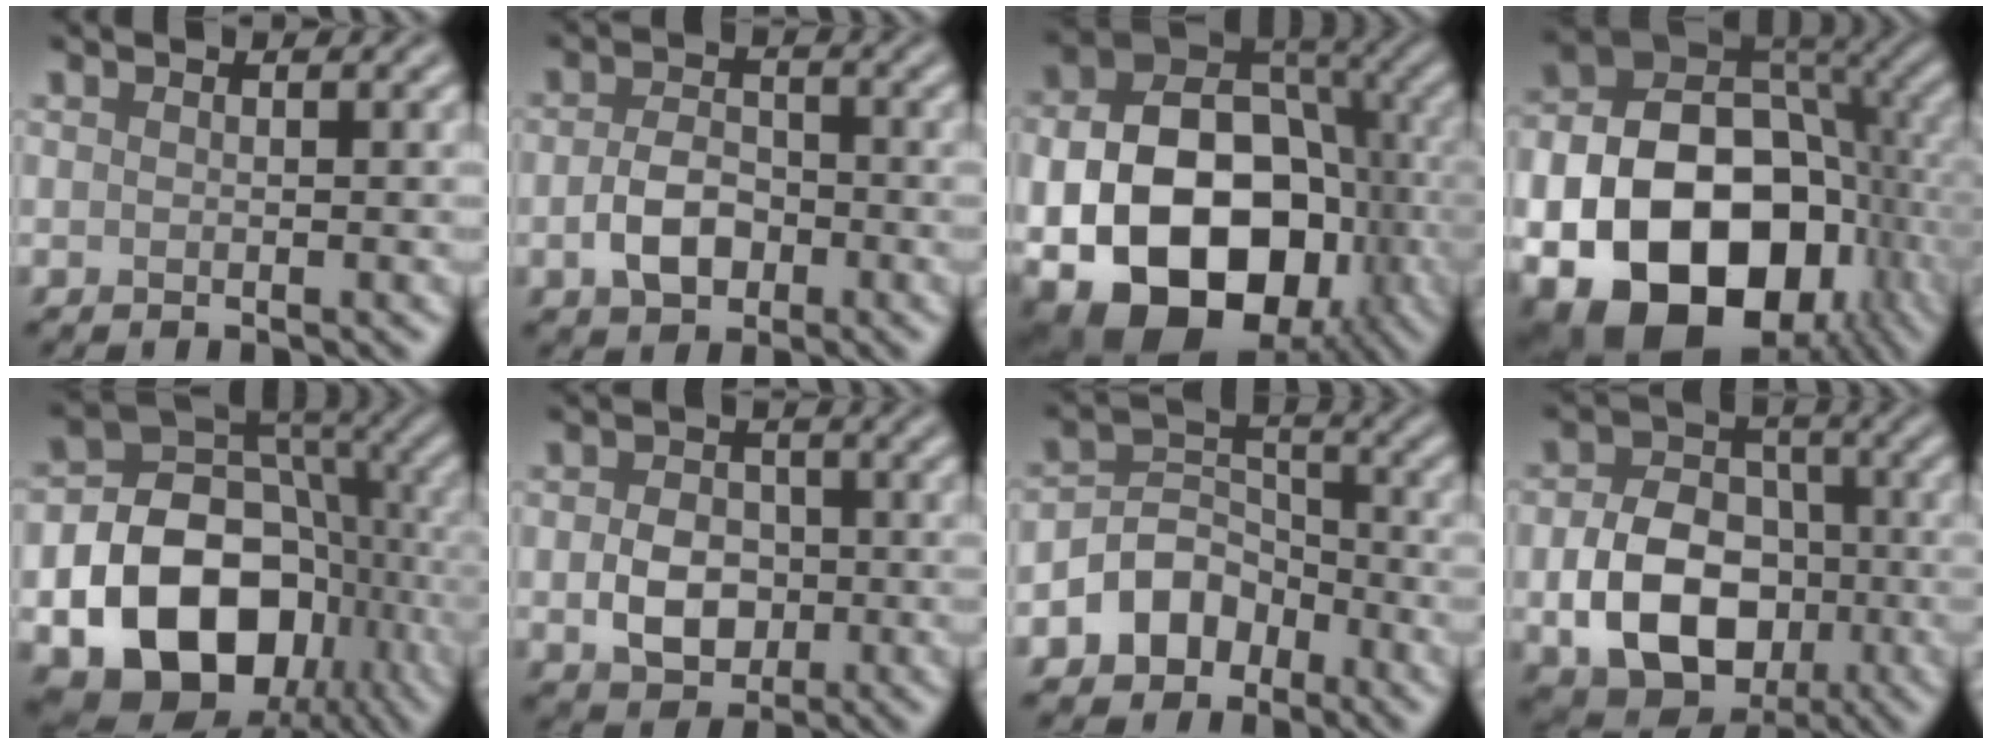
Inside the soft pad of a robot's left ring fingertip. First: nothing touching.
{"total": 3.9, "force": [-1.2, 2.6, 2.6], "torque": [-0.051, 0.001, -0.026]}
{"total": 17.6, "force": [-4.7, 12.2, 11.7], "torque": [-0.178, -0.033, -0.060]}
{"total": 19.5, "force": [-6.1, 13.9, 12.3], "torque": [-0.213, -0.037, -0.082]}
{"total": 17.4, "force": [-5.9, 13.2, 9.7], "torque": [-0.148, -0.020, -0.113]}
{"total": 4.3, "force": [-0.7, 3.4, 2.7], "torque": [-0.044, -0.002, -0.015]}
{"total": 5.2, "force": [-2.8, 3.9, 2.0], "torque": [-0.022, 0.006, -0.058]}
{"total": 9.5, "force": [-2.4, 7.0, 5.9], "torque": [-0.108, -0.011, -0.039]}